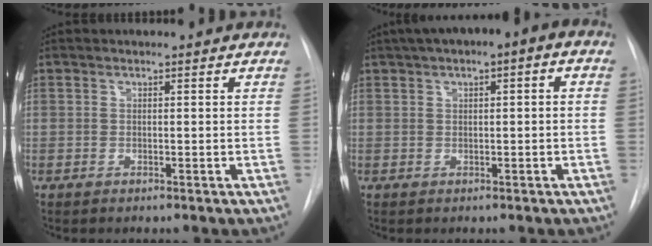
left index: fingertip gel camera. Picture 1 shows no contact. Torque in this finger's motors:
{"motor_torque": [0.23, -1.01, -0.41, 0.03]}